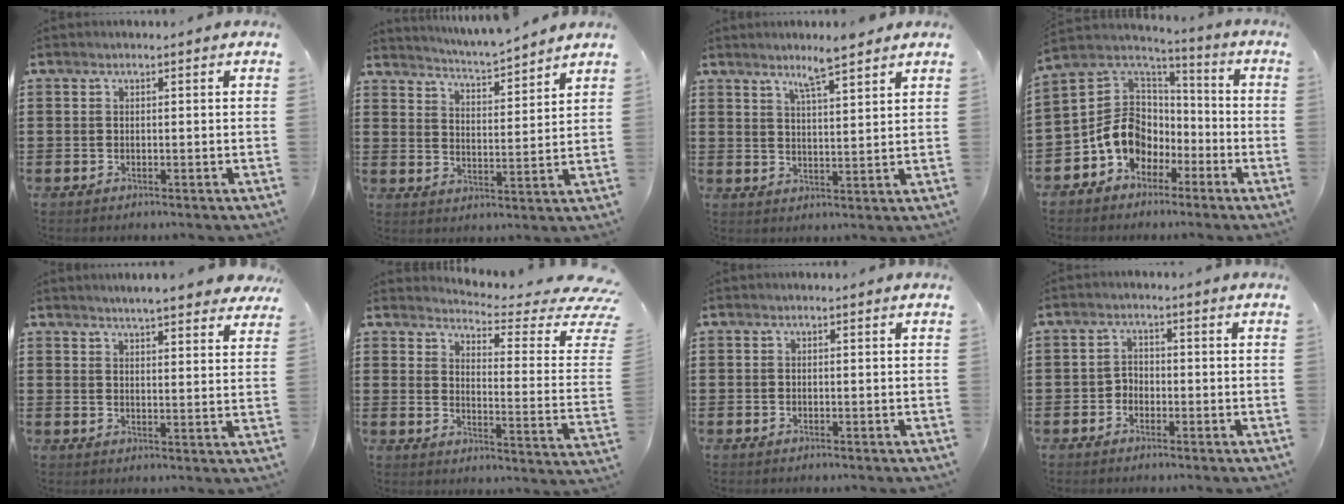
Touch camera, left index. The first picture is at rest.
{"total": 4.1, "force": [4.0, -0.7, 0.4], "torque": [-0.028, -0.034, 0.064]}
{"total": 5.1, "force": [4.3, 0.0, 2.9], "torque": [-0.058, -0.009, 0.073]}
{"total": 10.0, "force": [-3.5, 8.5, 3.9], "torque": [-0.117, 0.004, -0.068]}
{"total": 4.7, "force": [4.6, -0.2, 1.3], "torque": [-0.042, -0.017, 0.081]}
{"total": 4.3, "force": [3.5, 0.1, 2.5], "torque": [-0.043, -0.044, 0.048]}
{"total": 0.0}
{"total": 1.8, "force": [-1.4, 1.1, 0.3], "torque": [-0.011, 0.004, -0.031]}